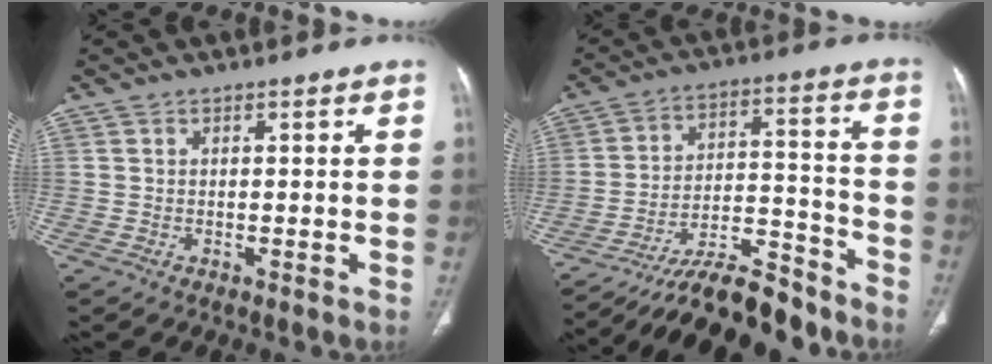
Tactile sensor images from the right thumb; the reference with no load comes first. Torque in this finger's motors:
{"motor_torque": [4.65, 0.36, 0.84, -1.93, 0.06]}